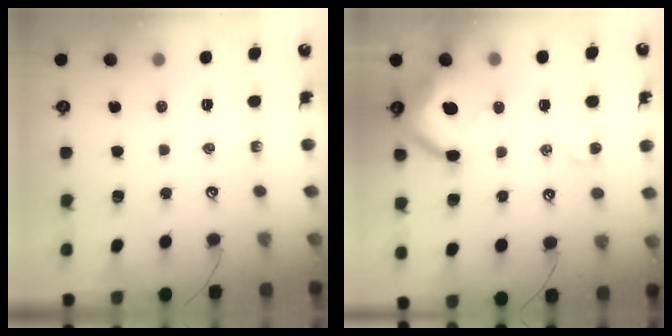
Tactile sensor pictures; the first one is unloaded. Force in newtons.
{"total": 15.7, "press": 15.6, "slide": 1.8}